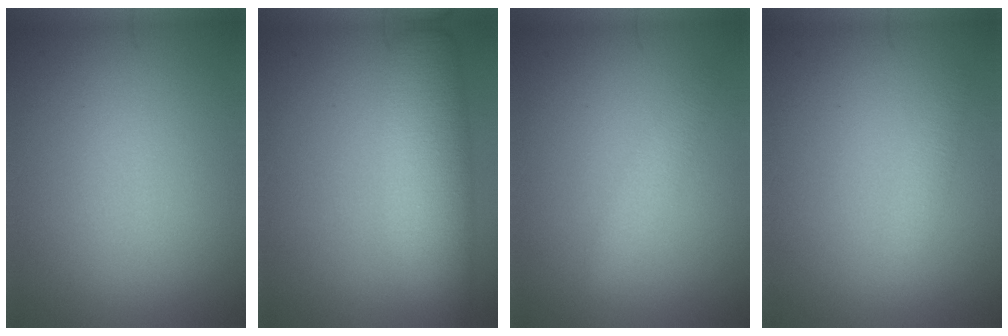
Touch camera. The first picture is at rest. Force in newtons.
{"total": 7.2, "press": 7.2, "slide": 0.6}
{"total": 1.6, "press": 1.6, "slide": 0.1}
{"total": 1.2, "press": 1.2, "slide": 0.0}